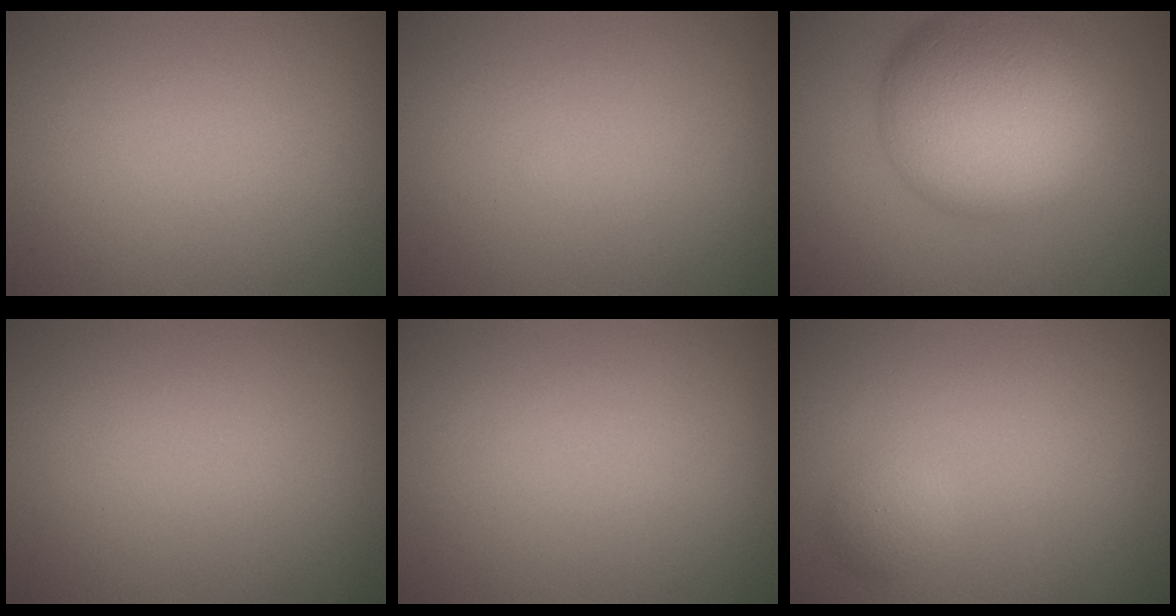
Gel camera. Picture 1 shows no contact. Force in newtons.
{"total": 0.0}
{"total": 11.7, "press": 11.7, "slide": 0.4}
{"total": 0.0}
{"total": 0.0}
{"total": 1.3, "press": 1.3, "slide": 0.1}